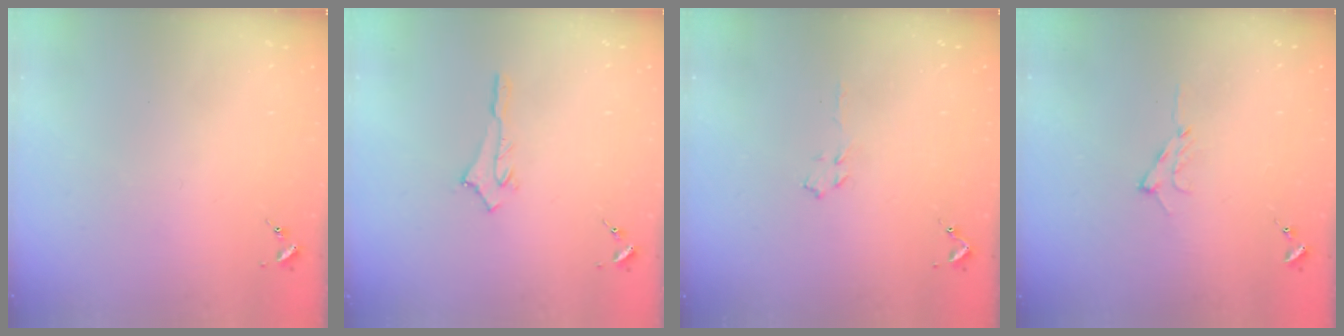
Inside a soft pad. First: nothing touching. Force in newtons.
{"total": 2.5, "press": 2.5, "slide": 0.2}
{"total": 3.5, "press": 3.4, "slide": 0.5}
{"total": 7.4, "press": 7.3, "slide": 0.8}